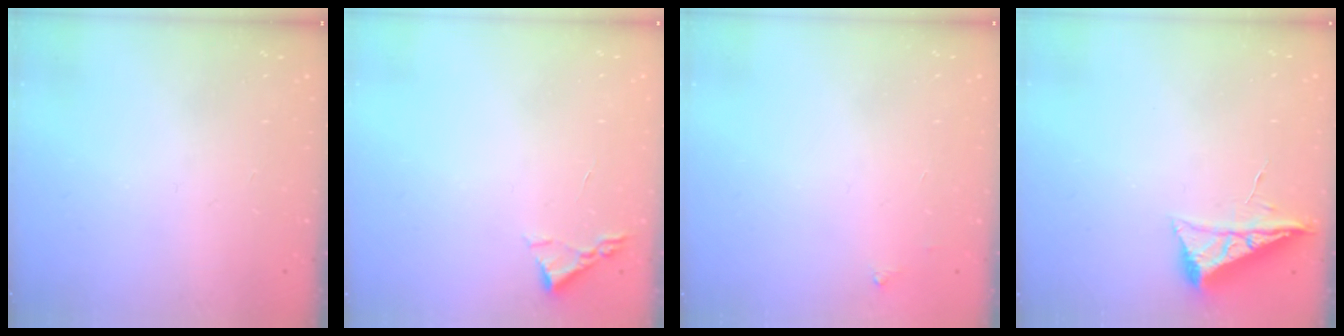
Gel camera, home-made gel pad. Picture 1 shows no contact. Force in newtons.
{"total": 2.2, "press": 2.2, "slide": 0.3}
{"total": 2.5, "press": 2.5, "slide": 0.4}
{"total": 6.5, "press": 6.5, "slide": 0.8}